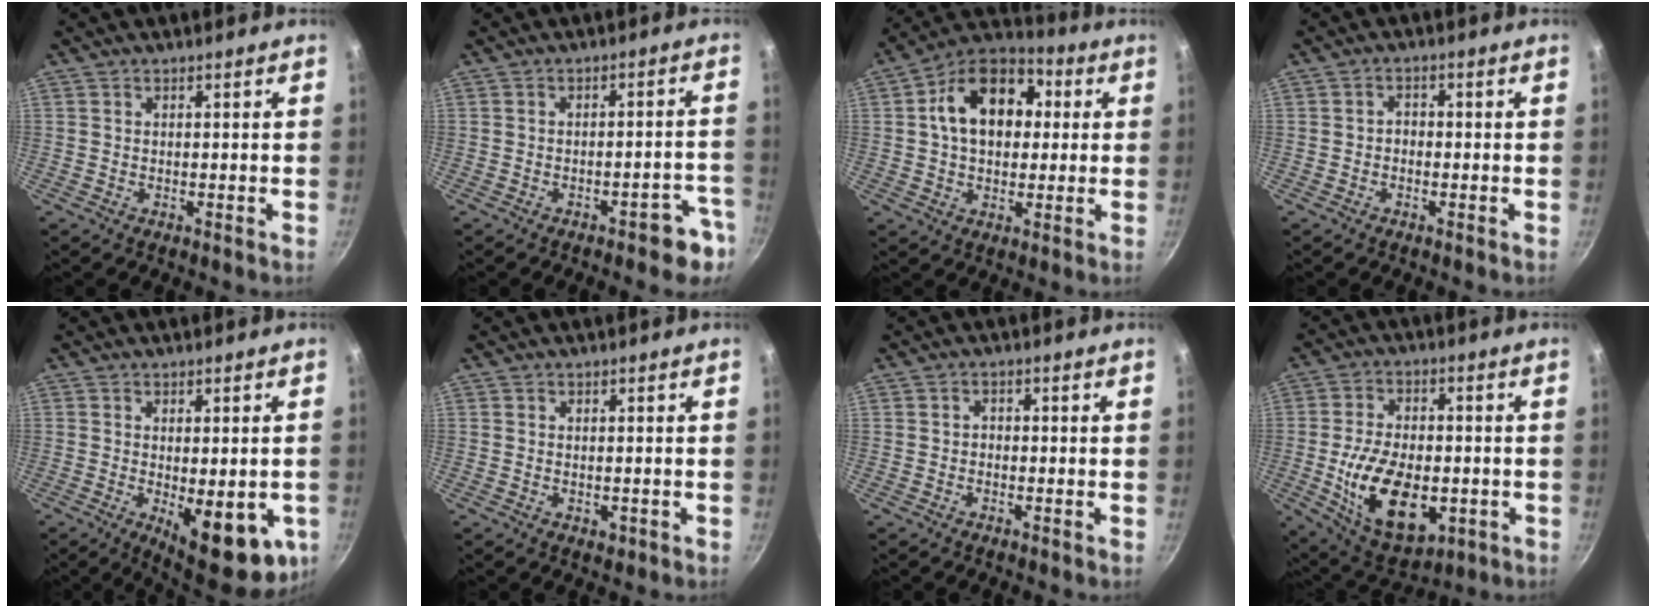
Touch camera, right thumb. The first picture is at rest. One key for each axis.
{"total": 7.1, "fx": -4.1, "fy": 2.9, "fz": 4.9, "tx": -0.021, "ty": 0.044, "tz": -0.036}
{"total": 16.7, "fx": 2.8, "fy": 11.7, "fz": 11.6, "tx": -0.153, "ty": 0.029, "tz": 0.026}
{"total": 2.0, "fx": -0.6, "fy": 1.5, "fz": 1.0, "tx": -0.007, "ty": 0.013, "tz": -0.014}
{"total": 15.6, "fx": -4.0, "fy": 6.1, "fz": 13.8, "tx": -0.150, "ty": -0.016, "tz": -0.038}
{"total": 1.7, "fx": -0.4, "fy": 1.1, "fz": 1.2, "tx": -0.015, "ty": -0.002, "tz": -0.005}
{"total": 1.3, "fx": -0.5, "fy": 1.1, "fz": 0.7, "tx": -0.007, "ty": 0.008, "tz": -0.011}
{"total": 18.3, "fx": -3.7, "fy": 10.8, "fz": 14.3, "tx": -0.229, "ty": 0.005, "tz": -0.047}